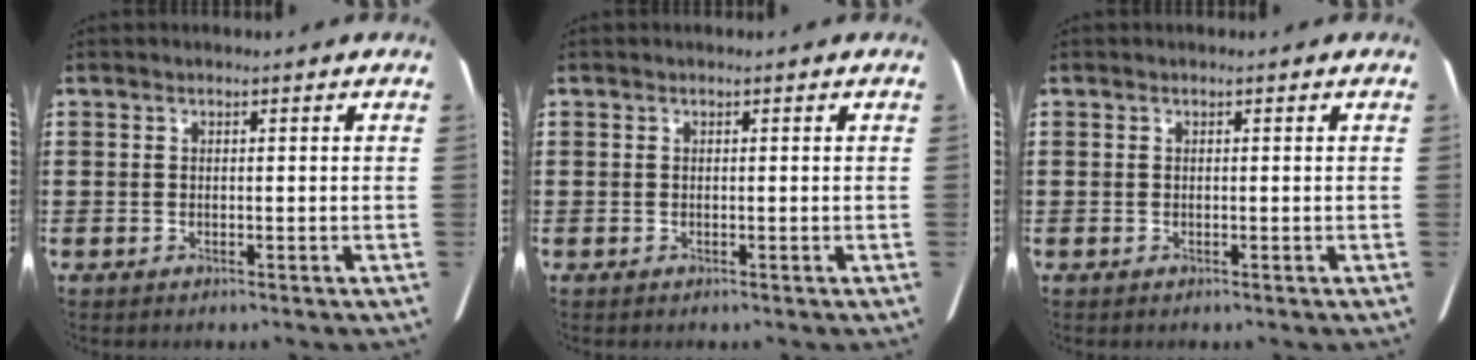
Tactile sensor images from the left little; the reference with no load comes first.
{"total": 0.0}
{"total": 0.0}